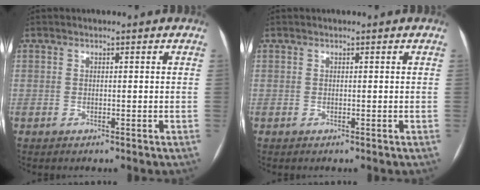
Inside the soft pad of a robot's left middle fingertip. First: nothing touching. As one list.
[{"total": 0.0}]